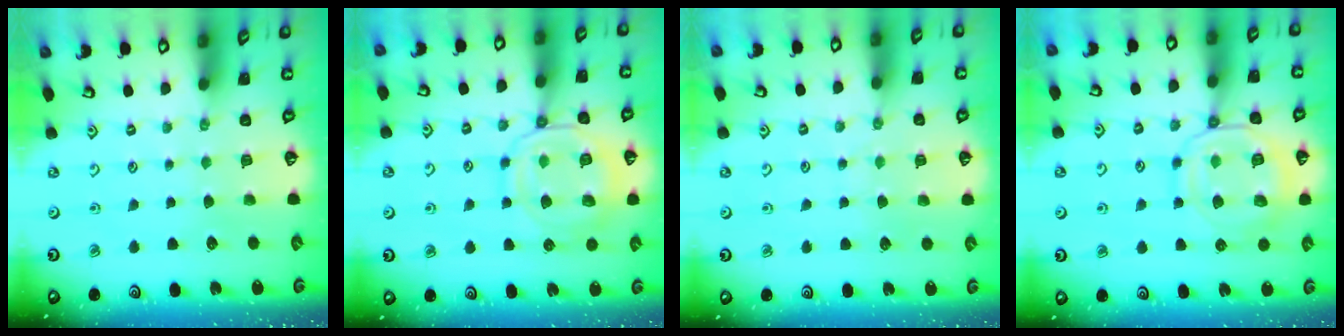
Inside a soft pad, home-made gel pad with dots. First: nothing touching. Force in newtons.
{"total": 13.9, "press": 13.8, "slide": 1.5}
{"total": 3.7, "press": 3.6, "slide": 0.4}
{"total": 13.5, "press": 13.4, "slide": 1.3}